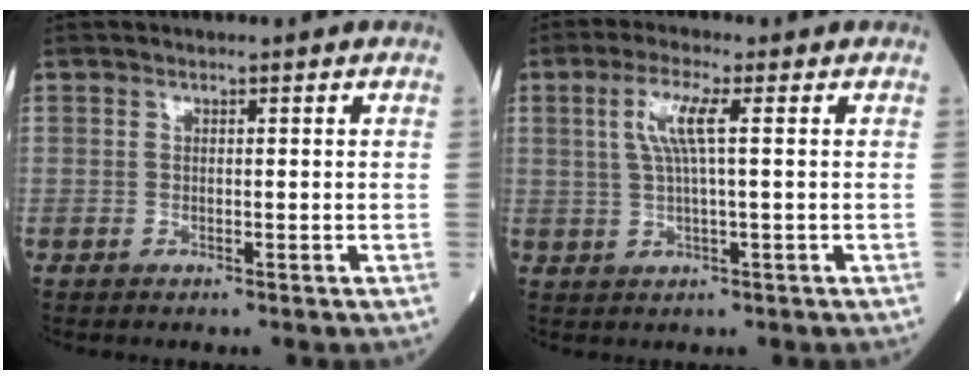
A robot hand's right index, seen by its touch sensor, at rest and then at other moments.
{"total": 4.9, "force": [1.2, 0.1, 4.7], "torque": [-0.102, 0.008, 0.028]}